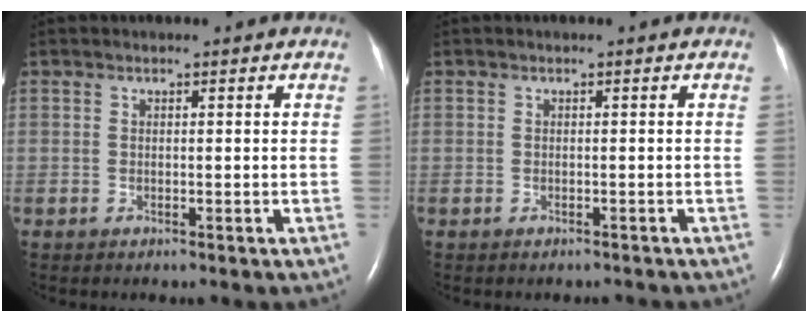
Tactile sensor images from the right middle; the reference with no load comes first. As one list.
[{"total": 0.7, "force": [-0.7, 0.1, 0.3], "torque": [-0.011, -0.004, -0.005]}]